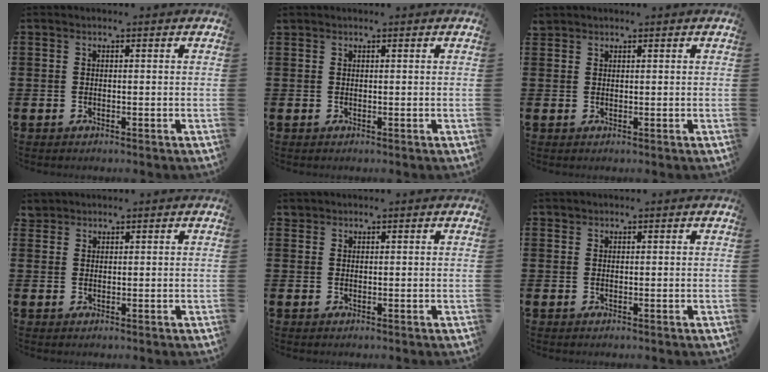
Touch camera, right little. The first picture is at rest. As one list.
[{"total": 0.0}, {"total": 1.1, "force": [1.0, 0.4, 0.0], "torque": [0.006, 0.001, 0.018]}, {"total": 1.8, "force": [1.7, 0.7, 0.0], "torque": [0.004, 0.002, 0.031]}, {"total": 0.9, "force": [0.8, 0.4, 0.0], "torque": [0.007, 0.001, 0.015]}, {"total": 0.7, "force": [0.6, 0.3, 0.0], "torque": [0.008, 0.000, 0.009]}]